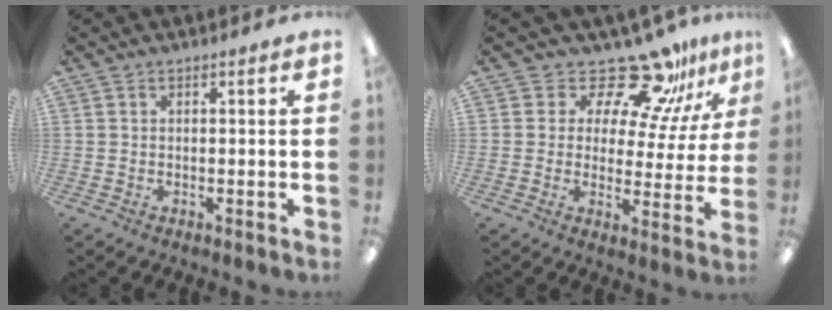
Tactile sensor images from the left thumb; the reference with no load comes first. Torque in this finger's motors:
{"motor_torque": [-0.08, 0.53, -0.41, 0.07, -0.06]}